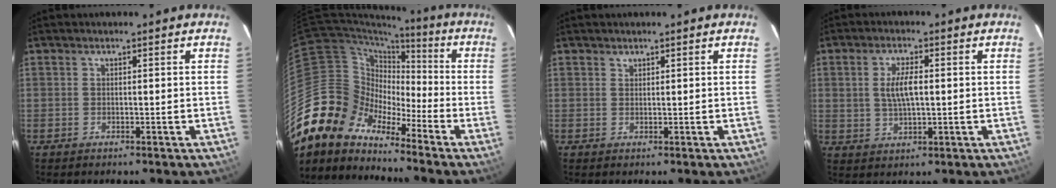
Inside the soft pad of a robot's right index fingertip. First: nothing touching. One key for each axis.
{"total": 15.2, "fx": -11.4, "fy": 8.6, "fz": 5.1, "tx": -0.101, "ty": 0.013, "tz": -0.229}
{"total": 0.5, "fx": 0.4, "fy": 0.2, "fz": 0.0, "tx": 0.003, "ty": 0.001, "tz": 0.009}
{"total": 5.5, "fx": 0.7, "fy": 2.4, "fz": 4.9, "tx": -0.095, "ty": 0.003, "tz": 0.018}